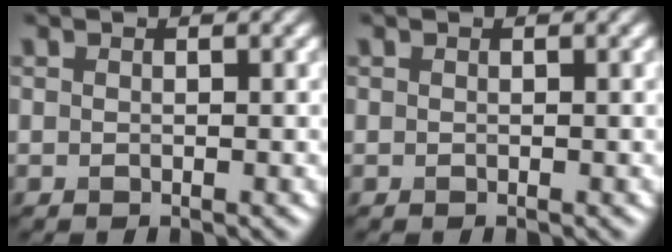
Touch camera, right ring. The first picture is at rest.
{"total": 0.0}